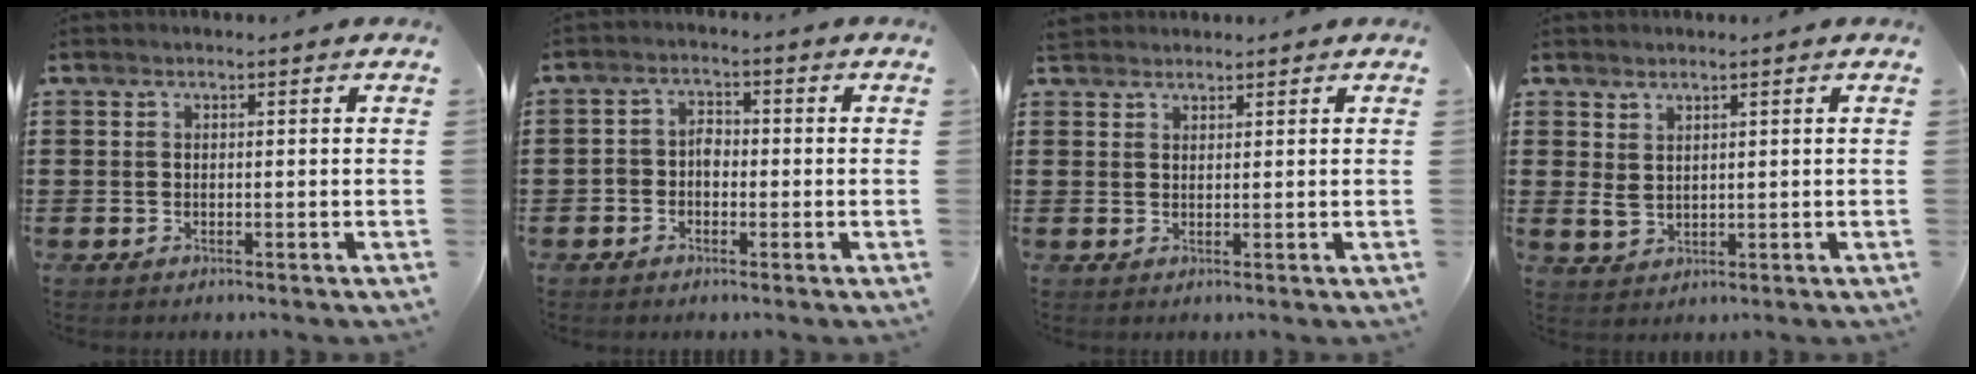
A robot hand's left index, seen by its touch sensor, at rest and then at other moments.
{"total": 2.6, "force": [-1.0, 1.9, 1.4], "torque": [-0.033, 0.008, -0.023]}
{"total": 1.6, "force": [1.5, 0.6, 0.1], "torque": [-0.007, 0.003, 0.030]}
{"total": 2.8, "force": [1.4, 1.9, 1.6], "torque": [-0.043, -0.001, 0.025]}